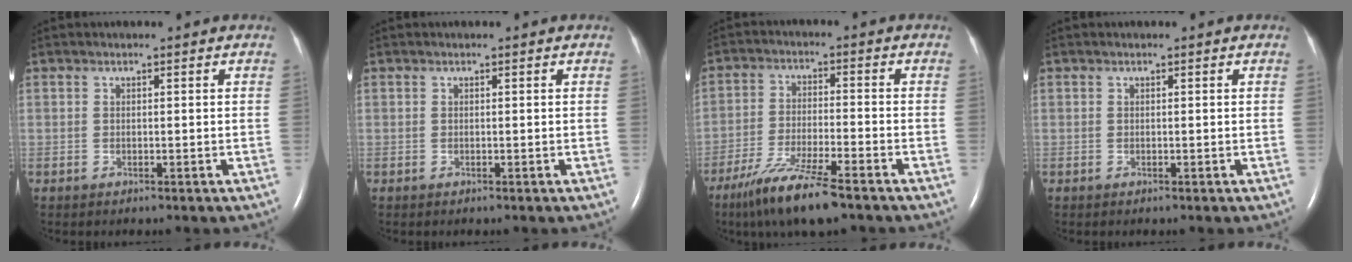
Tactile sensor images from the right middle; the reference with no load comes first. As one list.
[{"total": 0.0}, {"total": 10.4, "force": [-7.5, 0.5, 7.2], "torque": [-0.141, -0.031, -0.136]}, {"total": 0.0}]